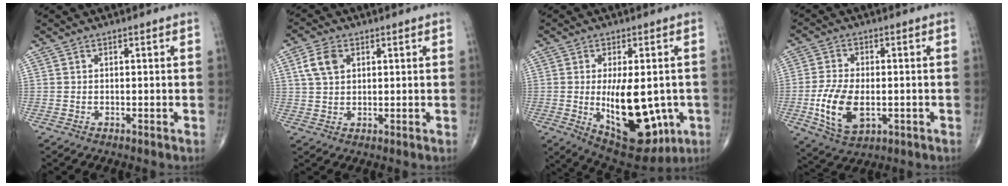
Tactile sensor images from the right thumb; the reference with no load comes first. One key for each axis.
{"total": 5.3, "fx": 1.9, "fy": 3.5, "fz": 3.4, "tx": -0.065, "ty": 0.002, "tz": 0.037}
{"total": 17.6, "fx": -2.9, "fy": 8.5, "fz": 15.1, "tx": -0.206, "ty": -0.020, "tz": -0.017}
{"total": 10.9, "fx": -2.3, "fy": 6.1, "fz": 8.8, "tx": -0.172, "ty": -0.004, "tz": -0.033}